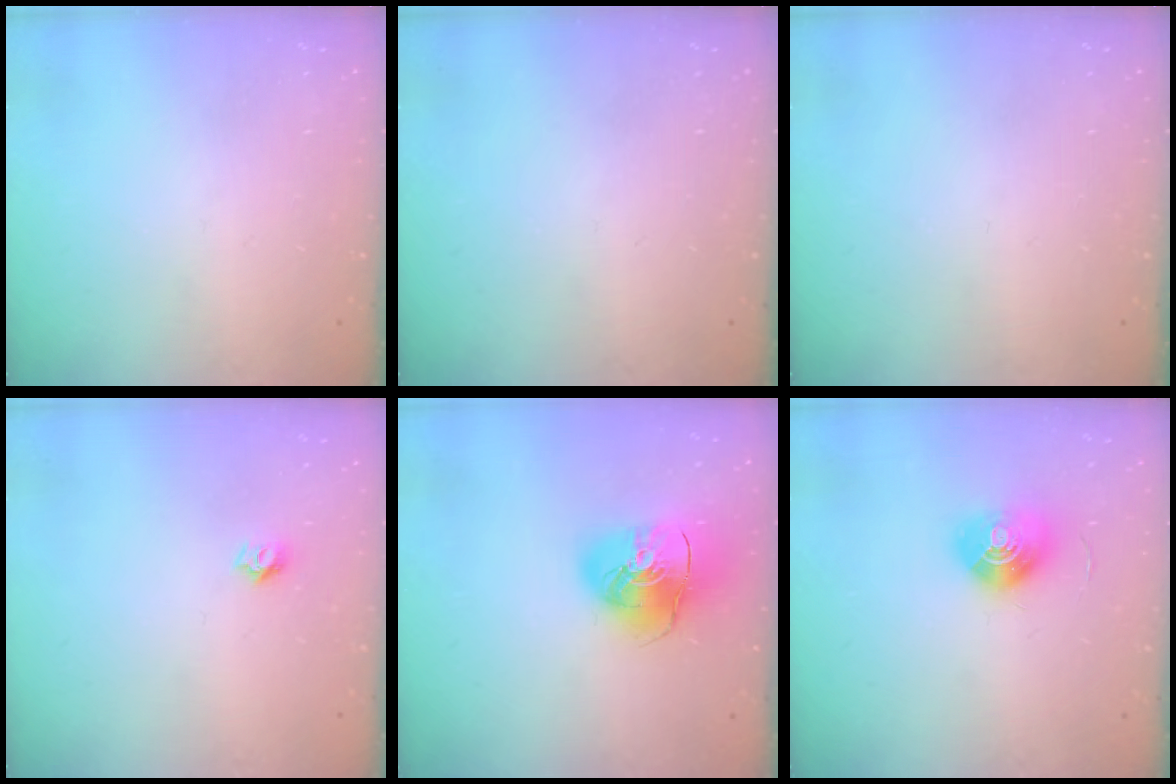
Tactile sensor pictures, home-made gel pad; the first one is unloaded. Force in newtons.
{"total": 0.0}
{"total": 0.0}
{"total": 5.5, "press": 5.5, "slide": 0.5}
{"total": 13.8, "press": 13.6, "slide": 2.0}
{"total": 10.0, "press": 10.0, "slide": 0.4}